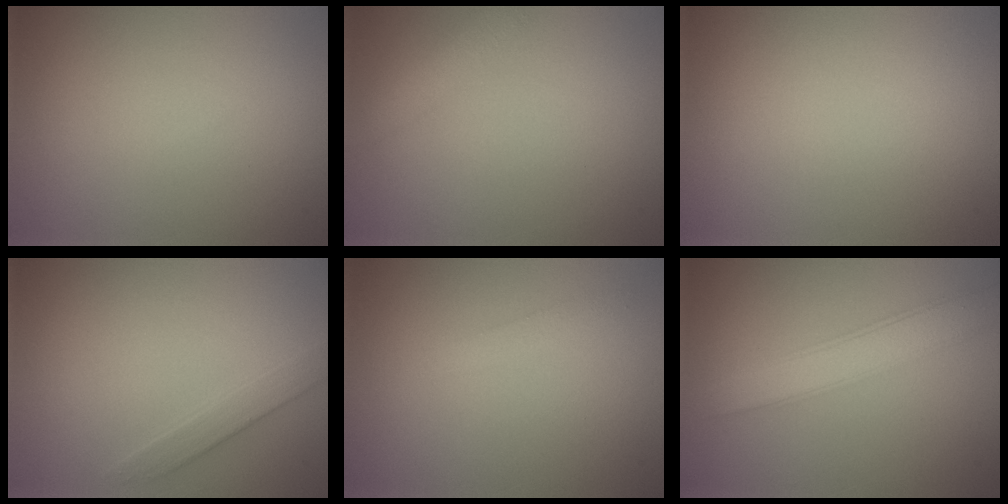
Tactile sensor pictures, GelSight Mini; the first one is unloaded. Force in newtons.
{"total": 2.1, "press": 2.1, "slide": 0.2}
{"total": 0.0}
{"total": 1.6, "press": 1.6, "slide": 0.0}
{"total": 0.9, "press": 0.9, "slide": 0.1}
{"total": 3.6, "press": 3.5, "slide": 0.2}